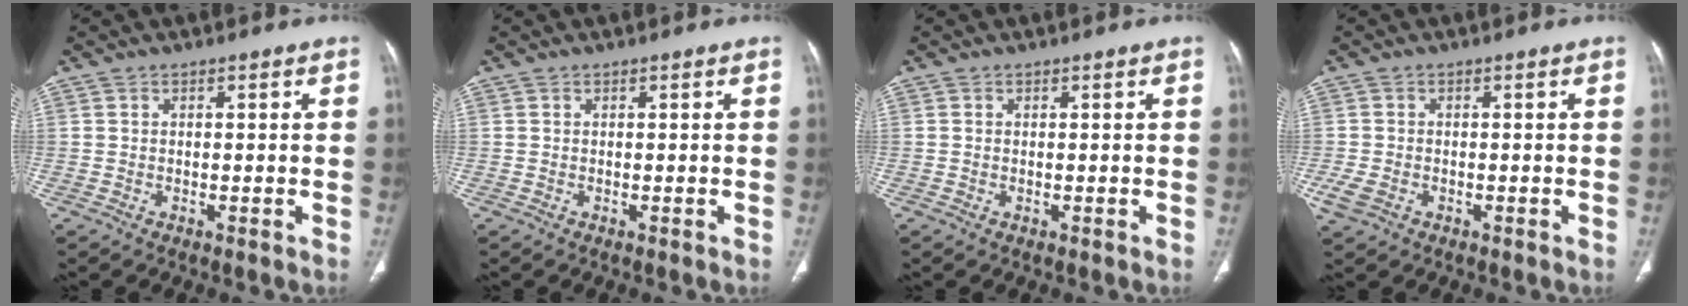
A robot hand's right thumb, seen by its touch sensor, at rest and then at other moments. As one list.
[{"total": 0.0}, {"total": 0.0}, {"total": 3.4, "force": [-1.2, 2.4, 2.1], "torque": [-0.054, 0.000, -0.018]}]